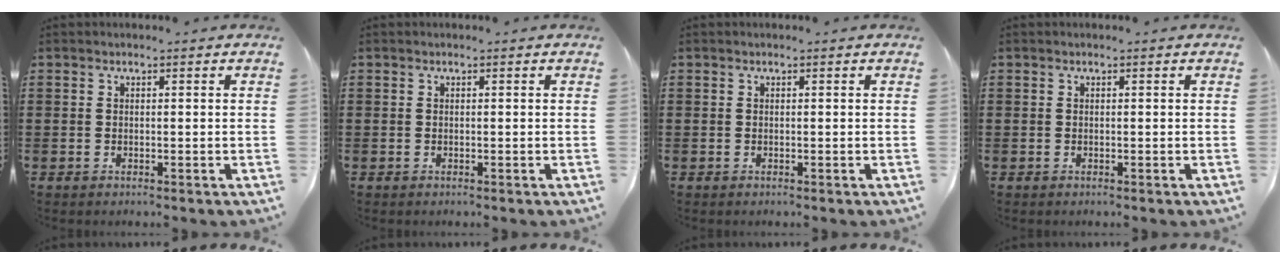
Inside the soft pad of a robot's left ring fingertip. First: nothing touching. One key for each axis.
{"total": 0.0}
{"total": 0.0}
{"total": 0.0}